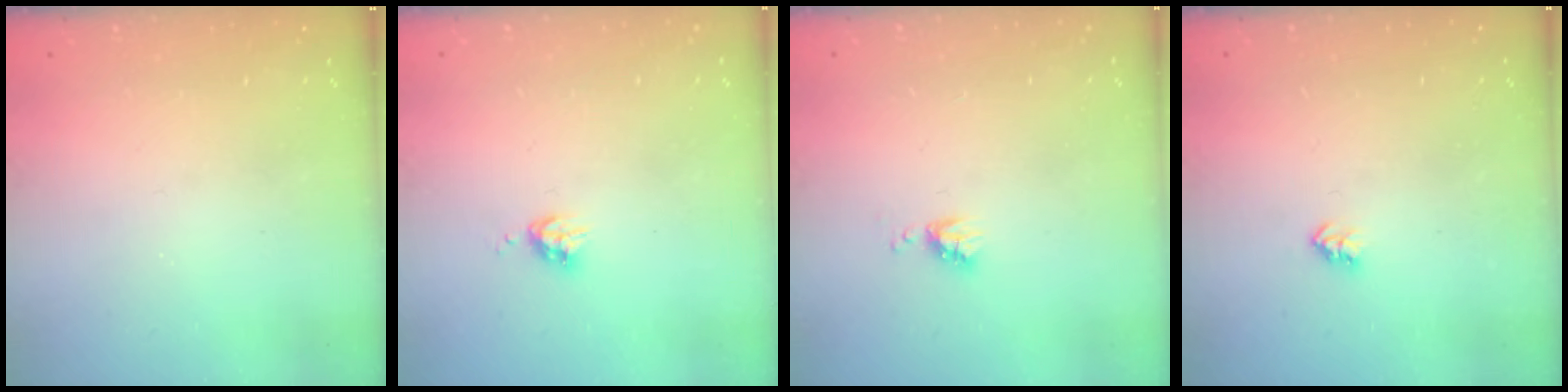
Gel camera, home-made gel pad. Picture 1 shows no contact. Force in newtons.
{"total": 4.0, "press": 3.9, "slide": 0.6}
{"total": 4.1, "press": 4.0, "slide": 0.5}
{"total": 2.6, "press": 2.6, "slide": 0.4}